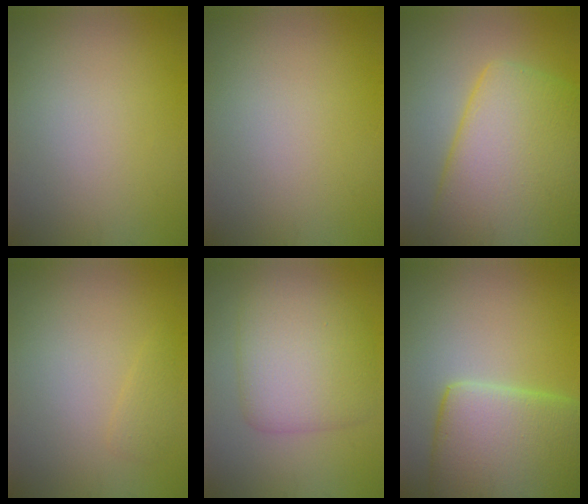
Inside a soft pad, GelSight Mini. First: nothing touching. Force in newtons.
{"total": 0.0}
{"total": 12.0, "press": 12.0, "slide": 0.5}
{"total": 1.0, "press": 1.0, "slide": 0.1}
{"total": 5.9, "press": 5.9, "slide": 0.1}
{"total": 10.9, "press": 10.8, "slide": 0.6}